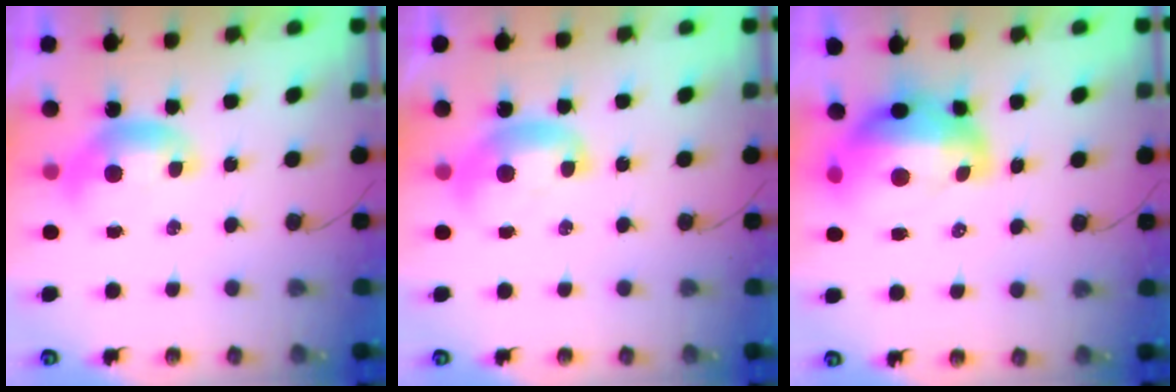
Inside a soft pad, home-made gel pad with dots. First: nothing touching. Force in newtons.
{"total": 1.9, "press": 1.9, "slide": 0.2}
{"total": 8.2, "press": 8.1, "slide": 1.4}